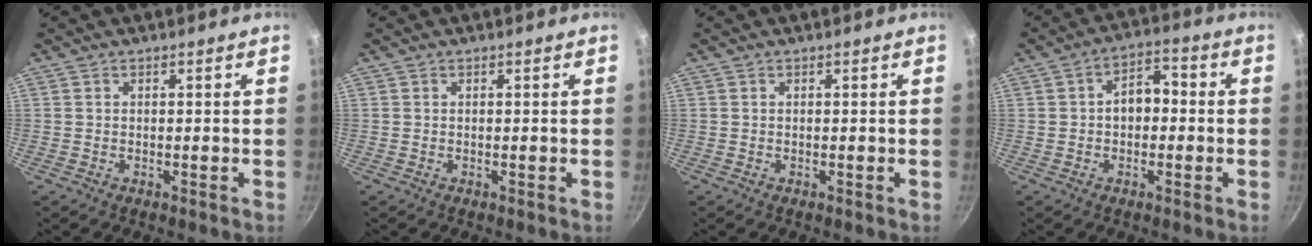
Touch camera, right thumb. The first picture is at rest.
{"total": 0.0}
{"total": 0.0}
{"total": 6.6, "force": [-0.1, 4.4, 5.0], "torque": [-0.061, 0.025, -0.014]}